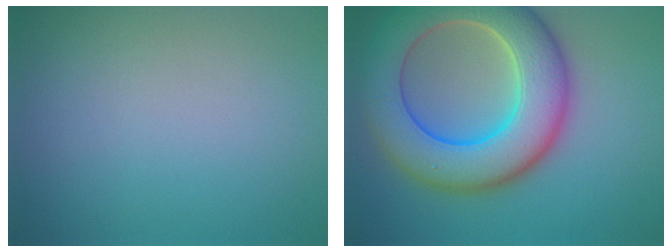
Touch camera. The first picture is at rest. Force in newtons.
{"total": 11.0, "press": 11.0, "slide": 0.7}